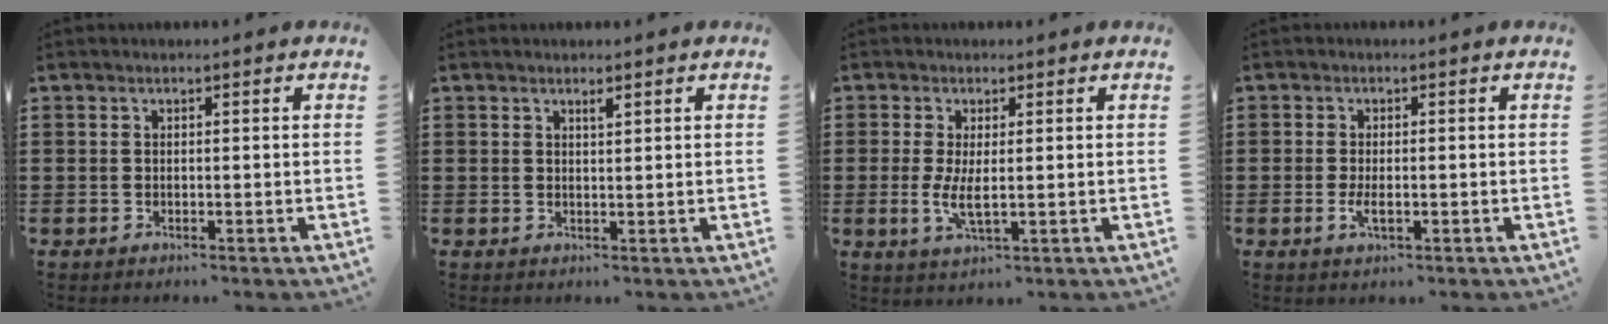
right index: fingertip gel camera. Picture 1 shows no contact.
{"total": 0.9, "force": [0.8, 0.1, 0.5], "torque": [-0.010, 0.000, 0.014]}
{"total": 4.2, "force": [0.0, 1.2, 4.0], "torque": [-0.082, -0.004, -0.001]}
{"total": 2.4, "force": [-0.5, 0.8, 2.2], "torque": [-0.047, -0.006, -0.011]}